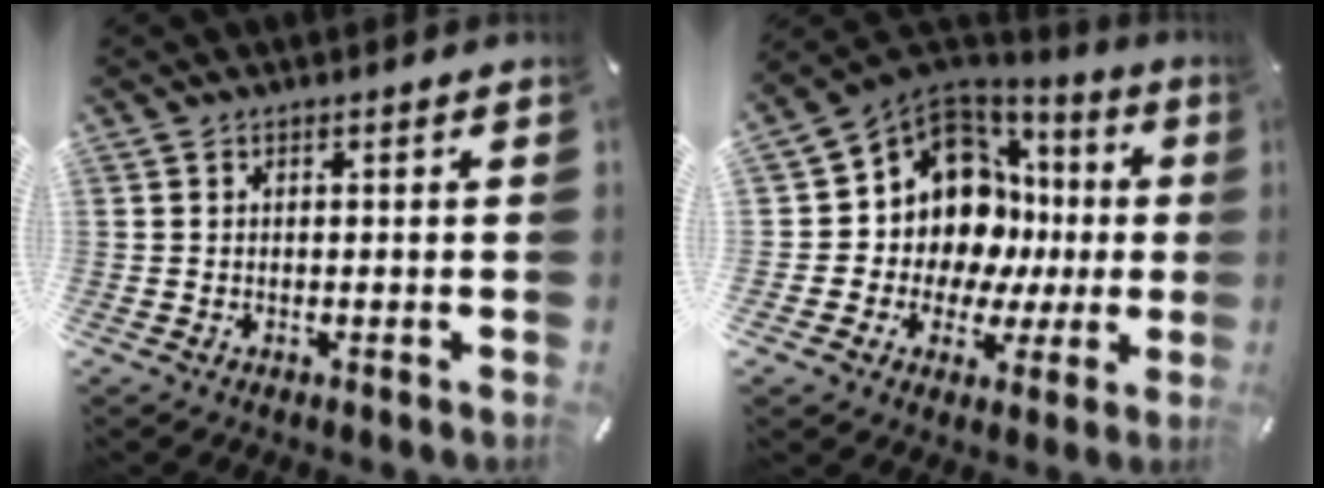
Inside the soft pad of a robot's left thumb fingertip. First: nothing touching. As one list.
[{"total": 12.9, "force": [4.1, 11.0, 5.4], "torque": [-0.111, -0.061, 0.091]}]